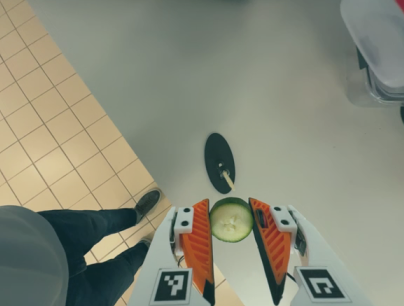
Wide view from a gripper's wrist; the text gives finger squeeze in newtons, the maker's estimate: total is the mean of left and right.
{"total": 8.6, "left": 8.7, "right": 8.6}